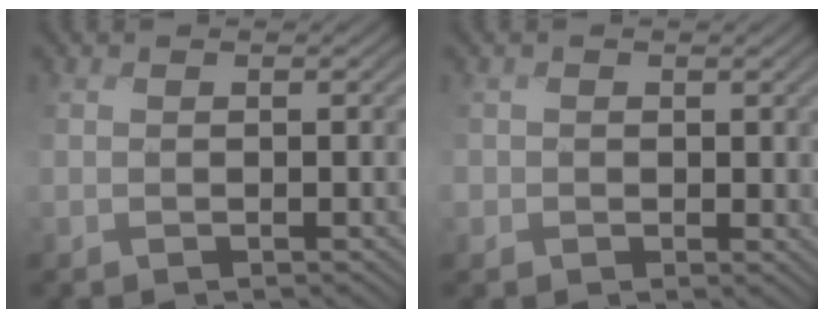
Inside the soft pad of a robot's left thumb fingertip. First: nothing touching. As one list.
[{"total": 1.1, "force": [0.3, 0.9, -0.6], "torque": [0.008, 0.001, -0.001]}]